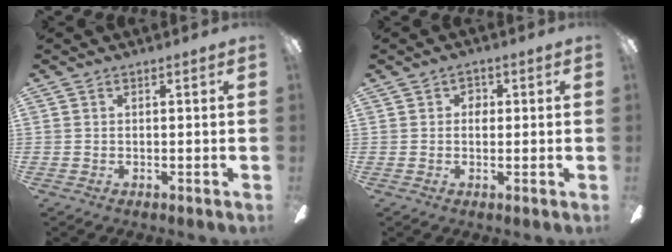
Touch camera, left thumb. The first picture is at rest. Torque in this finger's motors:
{"motor_torque": [-0.17, 0.31, -0.16, -0.26, -0.07]}